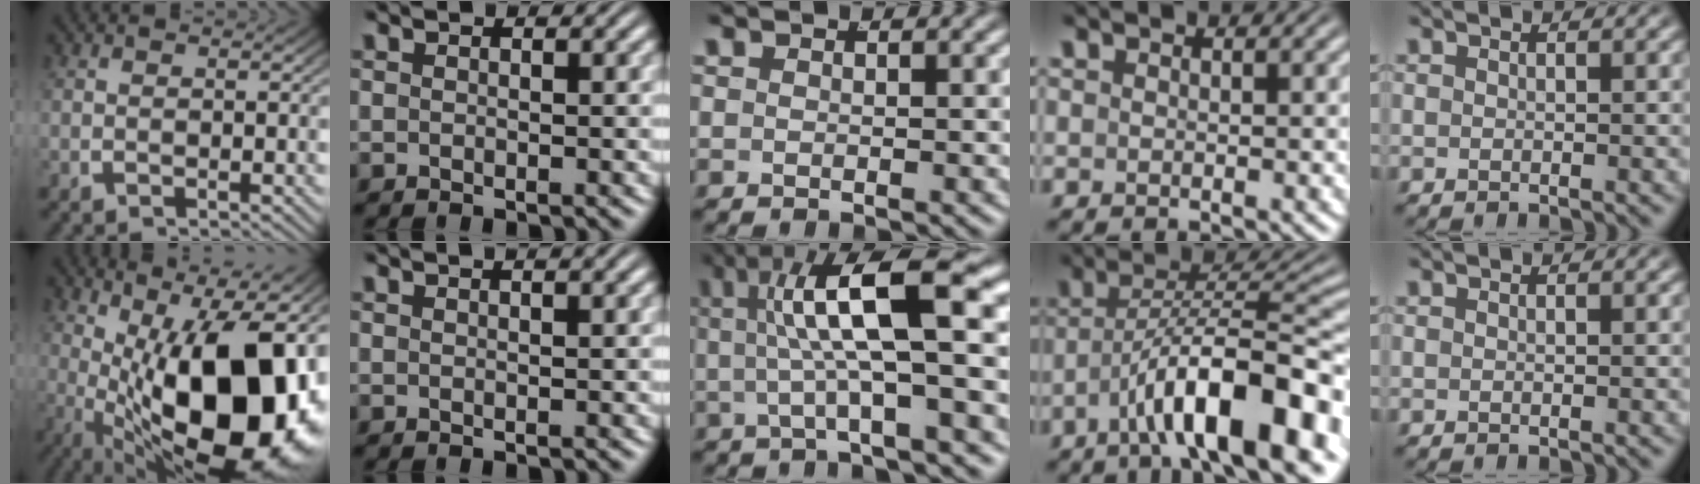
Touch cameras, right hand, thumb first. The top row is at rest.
{"thumb": {"total": 25.1, "force": [-0.7, 14.3, 20.6], "torque": [-0.324, -0.056, 0.027]}, "index": {"total": 1.2, "force": [0.9, -0.3, 0.6], "torque": [0.000, 0.003, 0.015]}, "middle": {"total": 9.4, "force": [2.2, 2.9, 8.6], "torque": [-0.124, 0.020, 0.030]}, "ring": {"total": 9.7, "force": [-3.5, 3.4, 8.5], "torque": [-0.126, -0.013, -0.043]}}